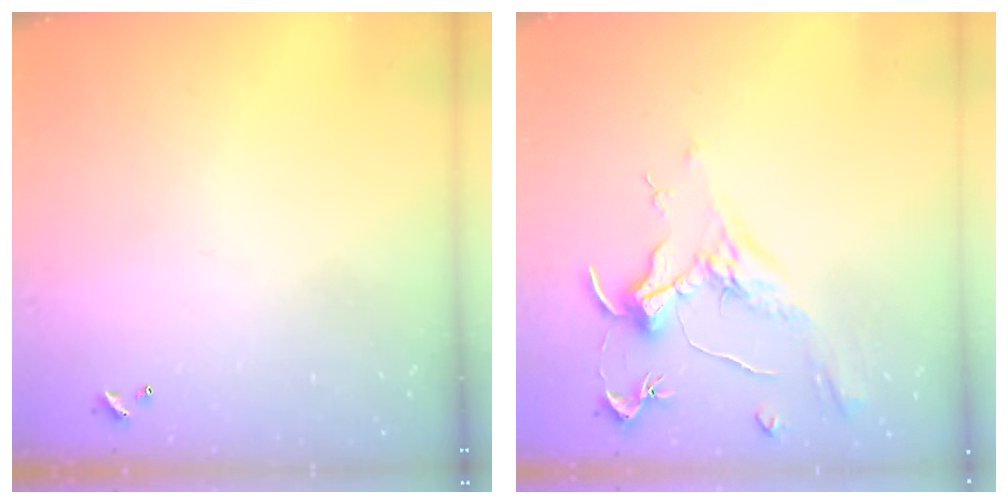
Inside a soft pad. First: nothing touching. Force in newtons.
{"total": 2.0, "press": 1.8, "slide": 0.8}